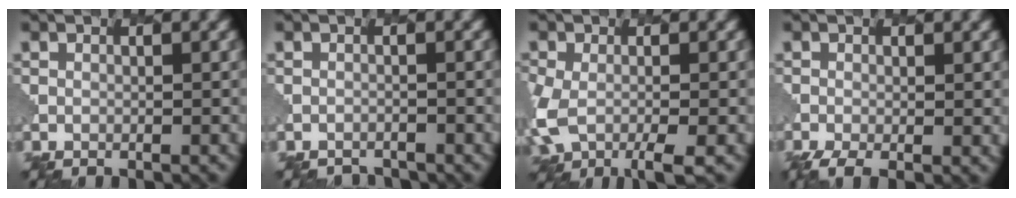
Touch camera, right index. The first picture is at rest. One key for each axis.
{"total": 2.4, "fx": -2.3, "fy": 0.5, "fz": -0.3, "tx": 0.003, "ty": 0.002, "tz": -0.031}
{"total": 5.1, "fx": -1.6, "fy": 2.9, "fz": 3.9, "tx": -0.099, "ty": -0.017, "tz": -0.034}
{"total": 3.4, "fx": -1.4, "fy": 1.3, "fz": 2.8, "tx": -0.048, "ty": -0.003, "tz": -0.023}